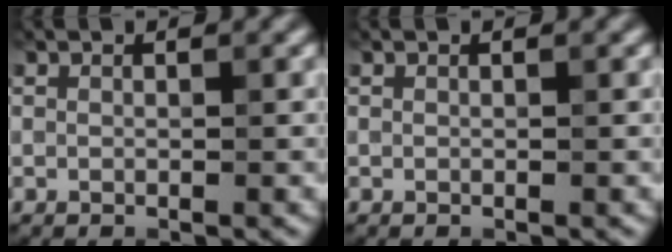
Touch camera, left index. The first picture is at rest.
{"total": 0.0}